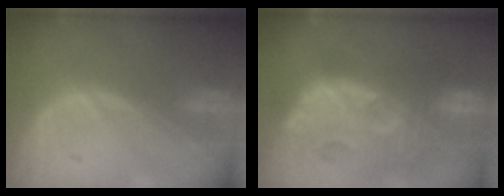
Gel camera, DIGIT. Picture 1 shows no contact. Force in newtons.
{"total": 13.5, "press": 12.3, "slide": 5.5}